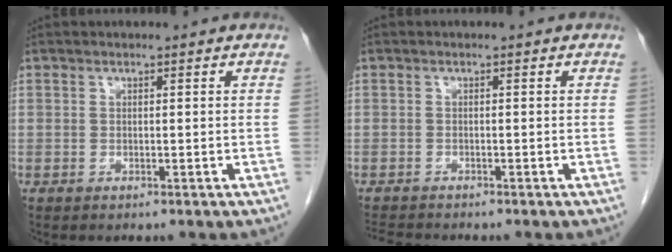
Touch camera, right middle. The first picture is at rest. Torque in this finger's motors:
{"motor_torque": [0.02, -0.01, 0.00, 0.00]}